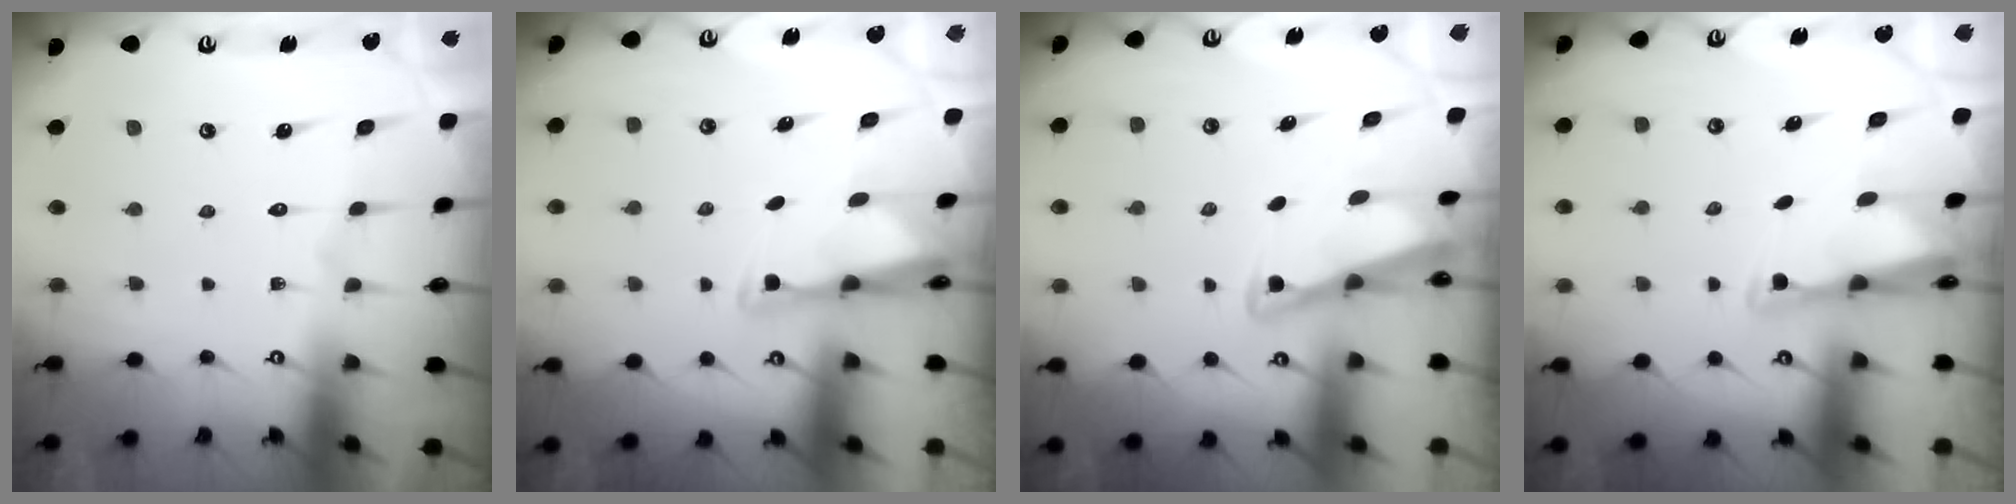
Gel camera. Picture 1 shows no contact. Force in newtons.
{"total": 2.9, "press": 2.9, "slide": 0.4}
{"total": 2.8, "press": 2.8, "slide": 0.3}
{"total": 2.5, "press": 2.5, "slide": 0.5}